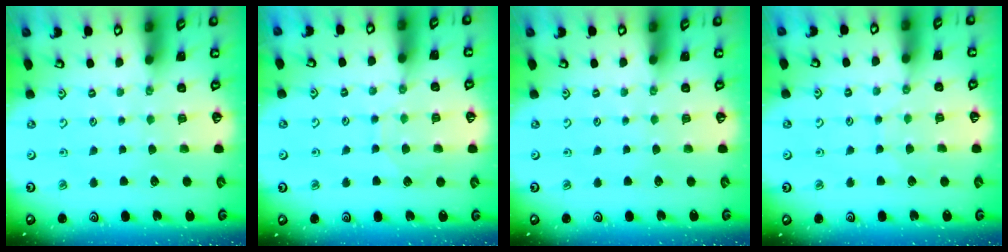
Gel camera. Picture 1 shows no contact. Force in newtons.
{"total": 7.0, "press": 7.0, "slide": 0.5}
{"total": 0.0}
{"total": 3.0, "press": 3.0, "slide": 0.3}